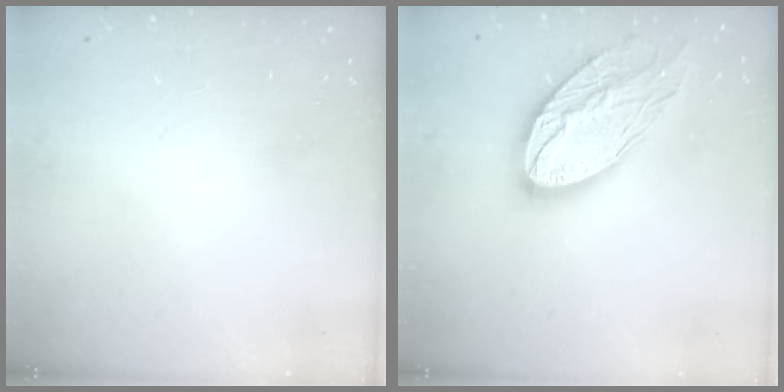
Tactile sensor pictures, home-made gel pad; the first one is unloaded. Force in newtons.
{"total": 19.0, "press": 18.9, "slide": 1.5}